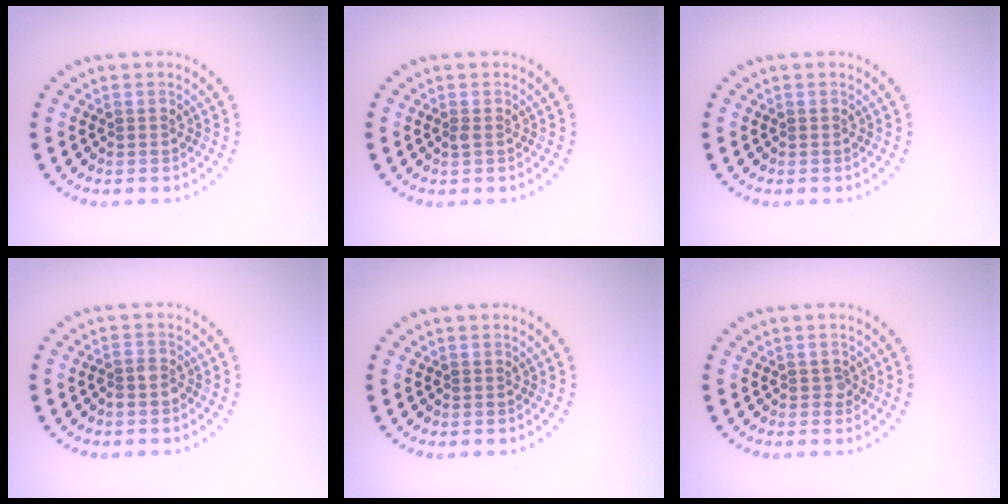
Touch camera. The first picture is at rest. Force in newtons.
{"total": 0.5, "press": 0.4, "slide": 0.3}
{"total": 0.0}
{"total": 1.4, "press": 1.2, "slide": 0.8}
{"total": 0.0}
{"total": 0.6, "press": 0.5, "slide": 0.4}